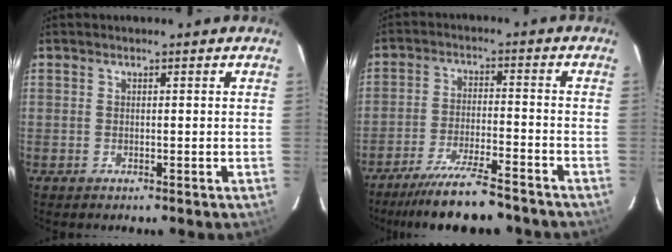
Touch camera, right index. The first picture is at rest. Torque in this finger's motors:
{"motor_torque": [1.23, -0.91, 0.44, 0.13]}